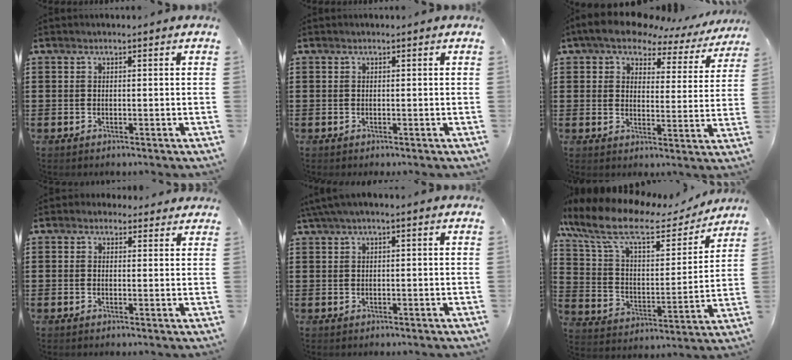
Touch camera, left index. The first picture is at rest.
{"total": 0.0}
{"total": 6.4, "force": [5.5, 2.2, 2.3], "torque": [-0.067, -0.023, 0.094]}
{"total": 1.6, "force": [1.2, 1.0, 0.3], "torque": [-0.004, 0.004, 0.021]}
{"total": 1.7, "force": [0.3, 0.2, 1.6], "torque": [-0.036, -0.003, 0.003]}
{"total": 12.0, "force": [8.7, 3.9, 7.2], "torque": [-0.172, -0.035, 0.147]}